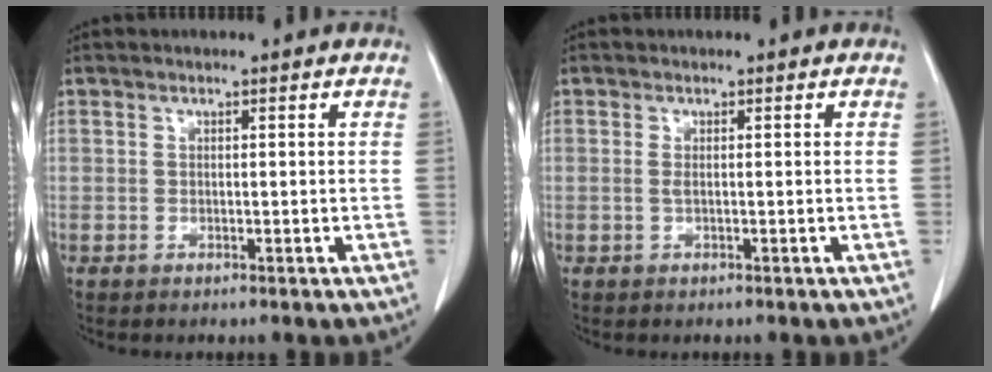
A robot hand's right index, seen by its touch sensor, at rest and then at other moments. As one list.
[{"total": 0.5, "force": [0.2, 0.0, 0.5], "torque": [-0.013, 0.000, 0.003]}]